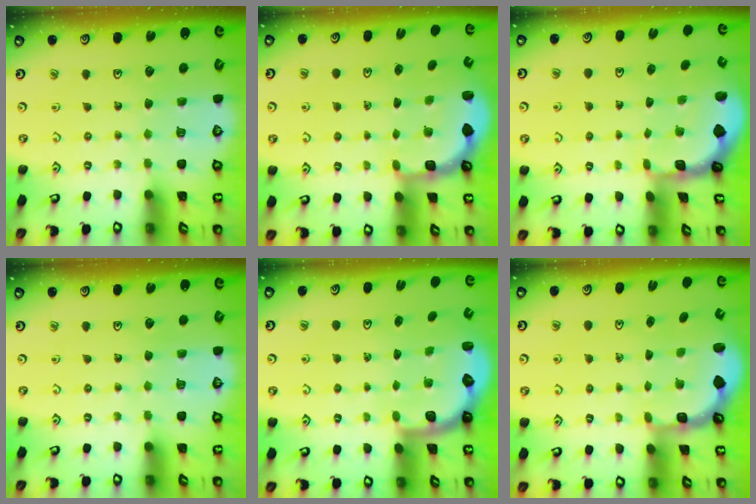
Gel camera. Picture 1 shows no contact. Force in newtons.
{"total": 2.7, "press": 2.4, "slide": 1.4}
{"total": 1.1, "press": 1.1, "slide": 0.1}
{"total": 0.0}
{"total": 2.5, "press": 2.2, "slide": 1.3}
{"total": 2.7, "press": 2.0, "slide": 1.7}